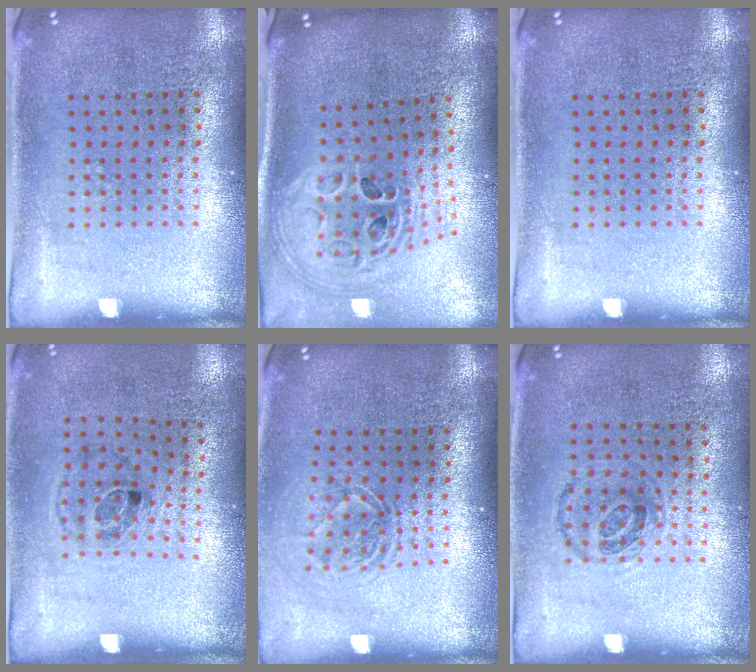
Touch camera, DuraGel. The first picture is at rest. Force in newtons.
{"total": 2.0, "press": 1.6, "slide": 1.2}
{"total": 0.0}
{"total": 1.1, "press": 0.7, "slide": 0.9}
{"total": 1.6, "press": 1.3, "slide": 1.1}
{"total": 0.9, "press": 0.7, "slide": 0.5}